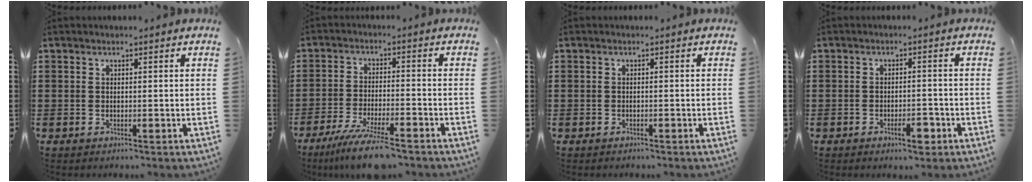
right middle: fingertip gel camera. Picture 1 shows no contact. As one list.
[{"total": 8.1, "force": [-6.5, 0.6, 4.9], "torque": [-0.096, -0.009, -0.119]}, {"total": 0.7, "force": [-0.6, 0.3, 0.0], "torque": [-0.001, 0.000, -0.012]}, {"total": 3.4, "force": [-1.9, 1.3, 2.4], "torque": [-0.039, 0.006, -0.035]}]